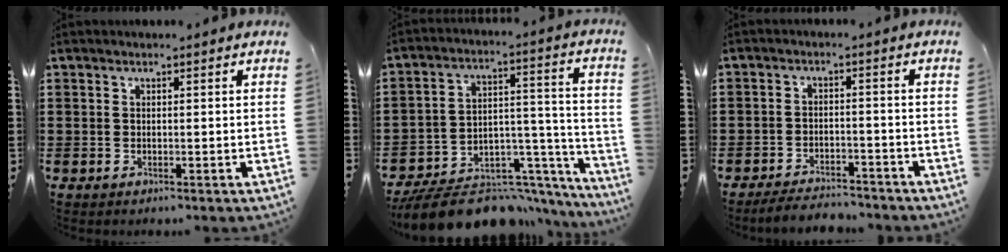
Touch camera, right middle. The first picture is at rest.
{"total": 10.8, "force": [-9.4, 3.1, 4.4], "torque": [-0.063, 0.027, -0.172]}
{"total": 3.8, "force": [-3.7, 0.5, 0.1], "torque": [-0.007, 0.003, -0.079]}